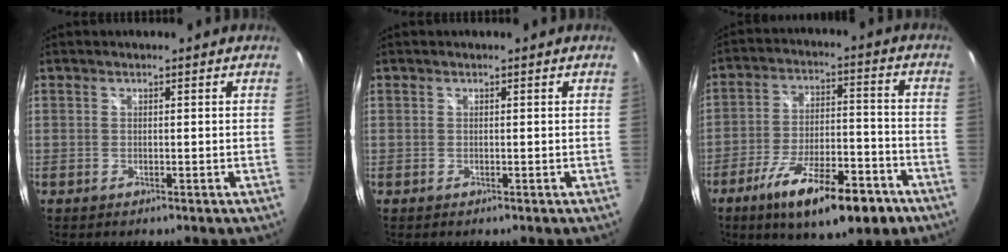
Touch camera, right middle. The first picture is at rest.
{"total": 0.0}
{"total": 17.3, "force": [-10.8, 5.1, 12.6], "torque": [-0.220, -0.022, -0.167]}